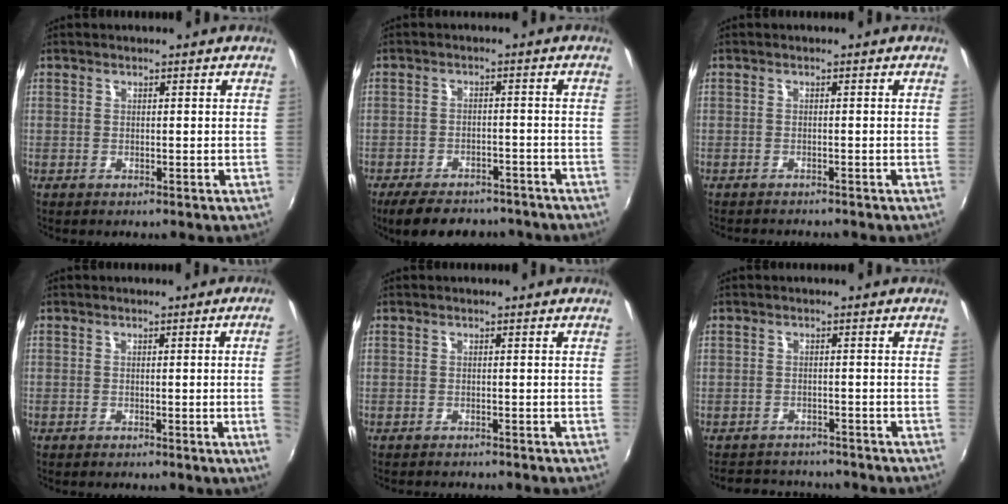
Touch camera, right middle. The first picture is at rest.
{"total": 12.9, "force": [-10.4, 5.1, 5.7], "torque": [-0.122, -0.010, -0.147]}
{"total": 2.6, "force": [-2.5, 0.4, 0.5], "torque": [-0.019, -0.013, -0.041]}
{"total": 3.2, "force": [-0.2, -1.7, 2.7], "torque": [-0.048, -0.011, 0.005]}
{"total": 2.2, "force": [-2.1, 0.4, 0.4], "torque": [-0.016, -0.012, -0.034]}
{"total": 7.3, "force": [-6.5, 3.1, 1.2], "torque": [-0.036, 0.019, -0.095]}